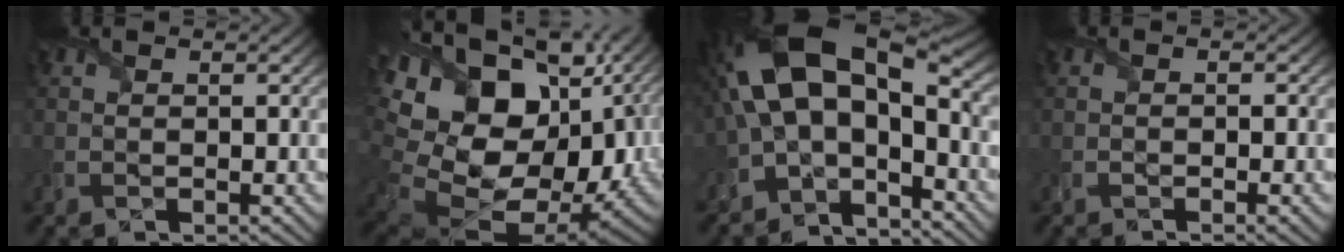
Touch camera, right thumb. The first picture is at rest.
{"total": 22.7, "force": [1.9, 16.1, 15.8], "torque": [-0.338, -0.056, 0.072]}
{"total": 17.0, "force": [-0.6, 8.6, 14.6], "torque": [-0.274, 0.011, -0.011]}
{"total": 1.3, "force": [-0.9, -0.2, 0.8], "torque": [-0.015, -0.003, -0.020]}